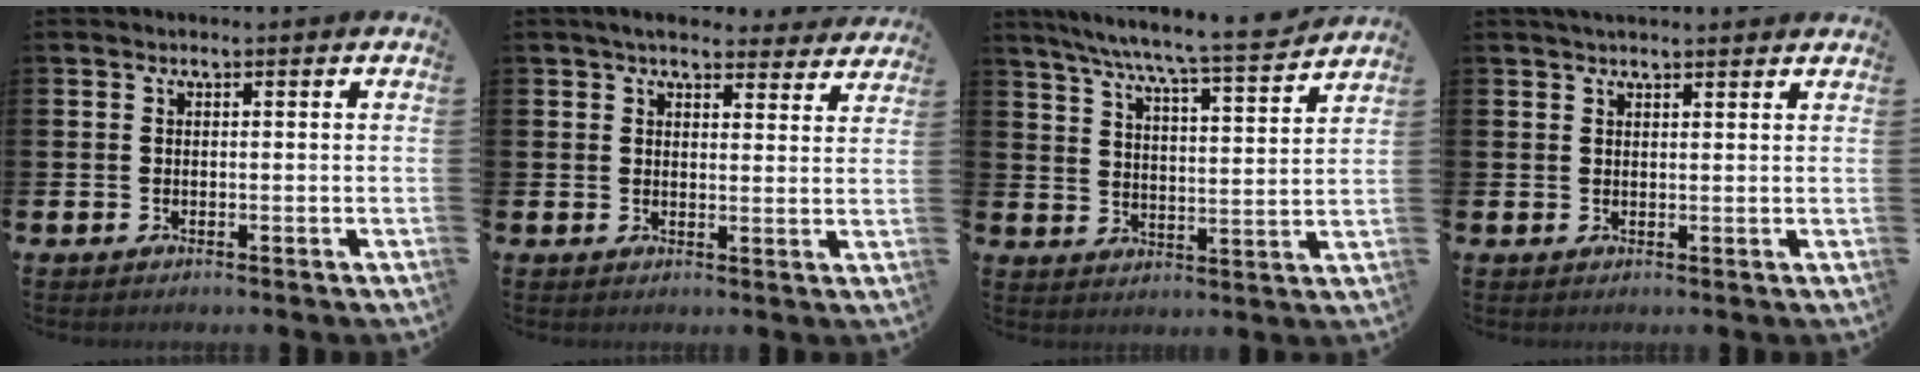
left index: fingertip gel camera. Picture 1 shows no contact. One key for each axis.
{"total": 4.7, "fx": 4.3, "fy": 1.4, "fz": 1.2, "tx": -0.024, "ty": -0.019, "tz": 0.077}
{"total": 8.1, "fx": 7.5, "fy": 0.0, "fz": 2.9, "tx": -0.074, "ty": -0.057, "tz": 0.129}
{"total": 2.0, "fx": 2.0, "fy": 0.2, "fz": 0.5, "tx": -0.003, "ty": -0.004, "tz": 0.034}